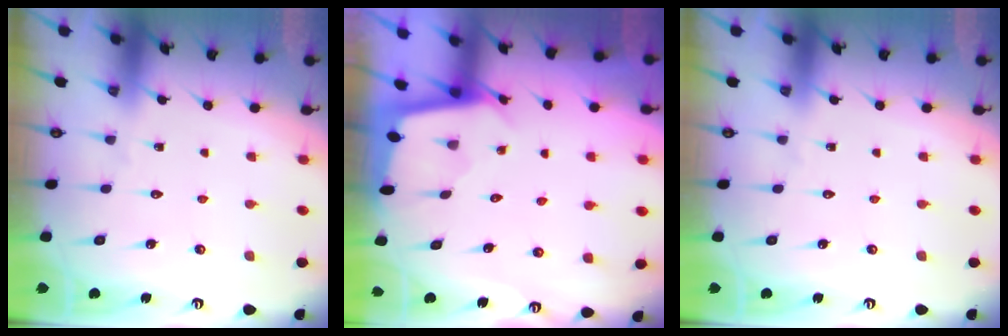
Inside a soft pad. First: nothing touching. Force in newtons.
{"total": 1.8, "press": 1.8, "slide": 0.2}
{"total": 0.0}